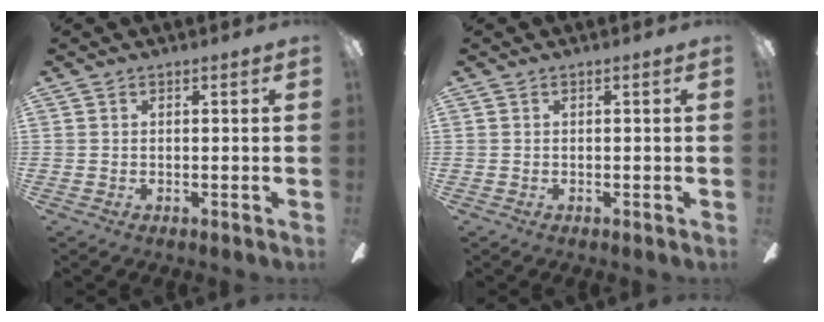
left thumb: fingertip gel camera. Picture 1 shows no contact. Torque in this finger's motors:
{"motor_torque": [0.00, 0.00, 0.12, -0.12, 0.00]}